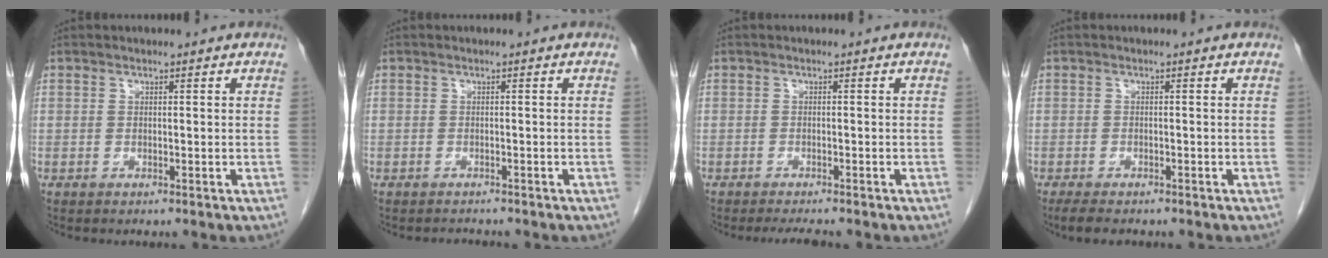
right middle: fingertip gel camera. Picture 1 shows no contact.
{"total": 1.2, "force": [-1.2, 0.2, 0.0], "torque": [-0.008, -0.007, -0.014]}
{"total": 3.0, "force": [-2.7, 0.2, 1.4], "torque": [-0.022, -0.009, -0.036]}
{"total": 3.6, "force": [-2.8, 1.1, 1.9], "torque": [-0.035, -0.010, -0.039]}